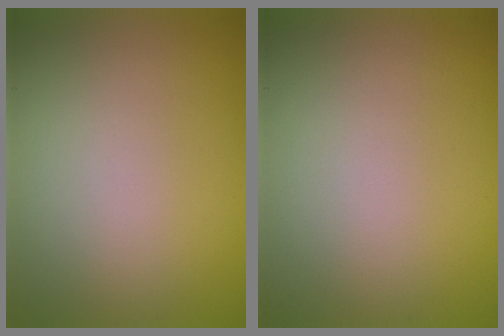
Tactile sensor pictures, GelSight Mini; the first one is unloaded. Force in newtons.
{"total": 0.0}